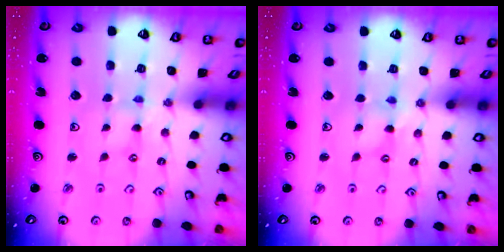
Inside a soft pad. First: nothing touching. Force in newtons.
{"total": 1.7, "press": 1.7, "slide": 0.3}